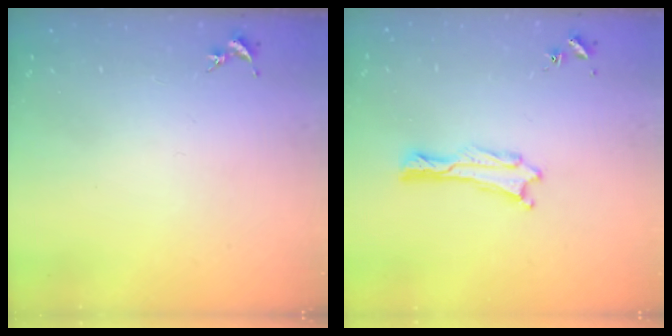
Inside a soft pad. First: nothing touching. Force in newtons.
{"total": 0.0}